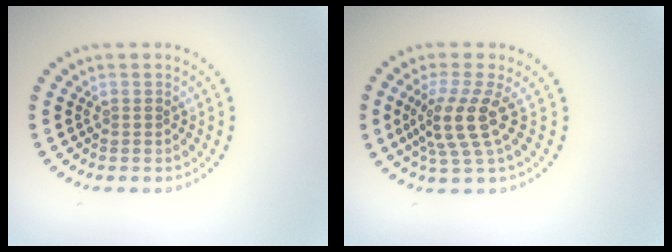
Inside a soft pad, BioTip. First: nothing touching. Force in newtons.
{"total": 4.0, "press": 3.0, "slide": 2.7}